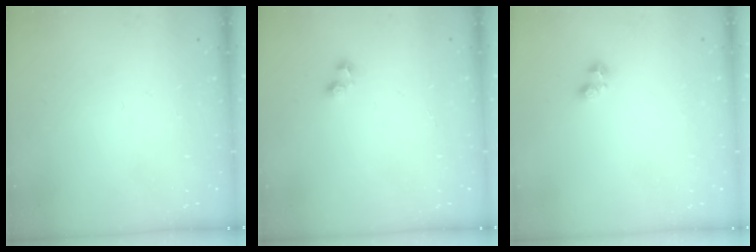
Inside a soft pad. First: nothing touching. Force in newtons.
{"total": 3.0, "press": 2.7, "slide": 1.3}
{"total": 1.9, "press": 1.8, "slide": 0.5}